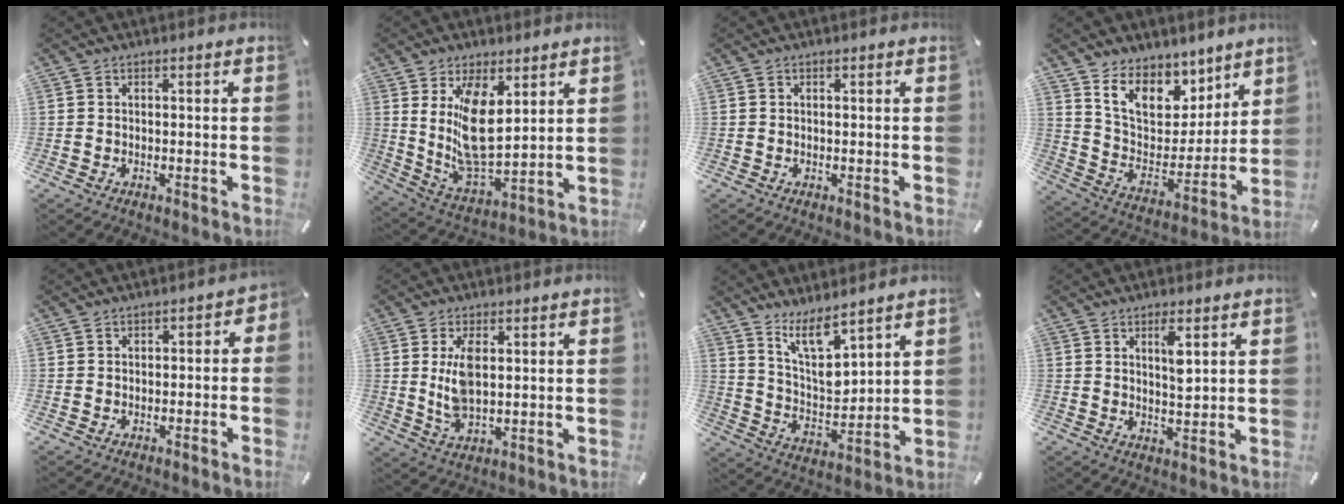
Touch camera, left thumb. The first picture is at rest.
{"total": 13.5, "force": [5.5, 7.5, 9.8], "torque": [-0.203, -0.034, 0.104]}
{"total": 0.0}
{"total": 13.1, "force": [9.5, 8.2, 3.8], "torque": [-0.079, -0.083, 0.182]}
{"total": 2.4, "force": [-1.6, 1.3, 1.1], "torque": [-0.018, 0.013, -0.032]}
{"total": 7.2, "force": [1.2, 3.6, 6.1], "torque": [-0.141, -0.007, 0.015]}
{"total": 10.7, "force": [8.0, 4.3, 5.7], "torque": [-0.102, -0.052, 0.148]}
{"total": 4.9, "force": [2.3, 1.5, 4.1], "torque": [-0.065, -0.008, 0.033]}